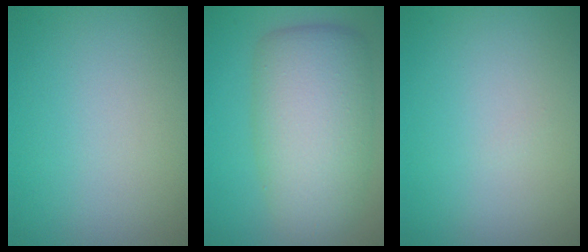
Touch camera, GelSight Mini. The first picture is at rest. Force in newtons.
{"total": 8.6, "press": 8.6, "slide": 0.4}
{"total": 0.0}